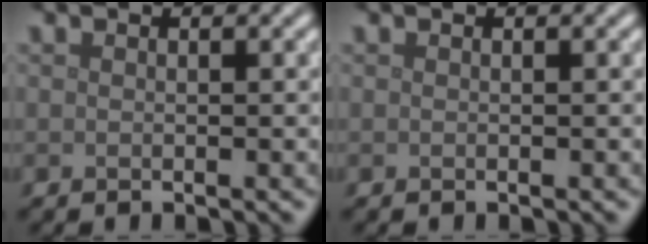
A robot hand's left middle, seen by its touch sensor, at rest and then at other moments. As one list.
[{"total": 0.0}]